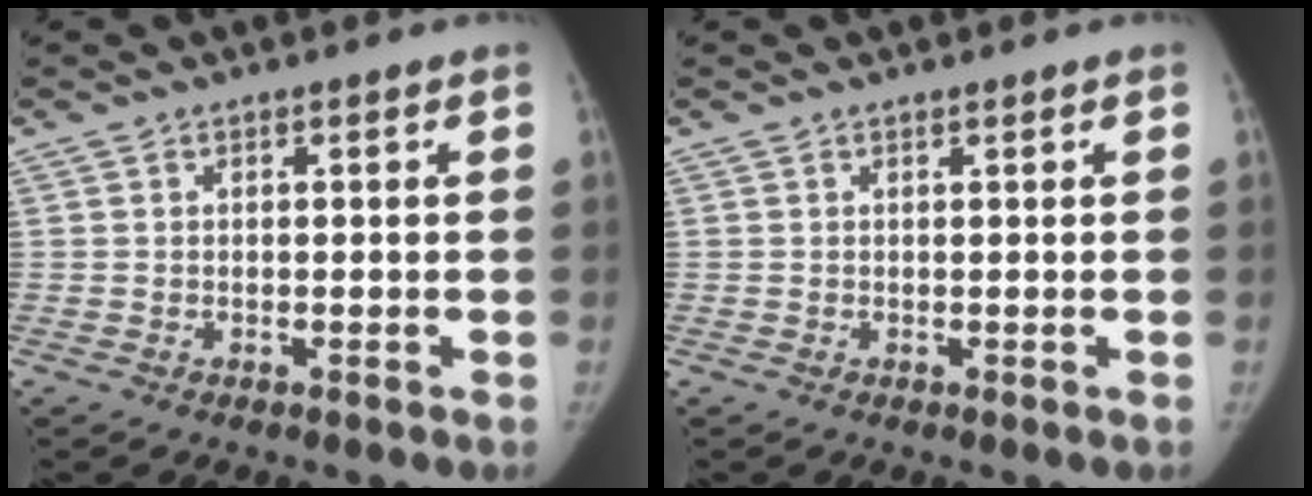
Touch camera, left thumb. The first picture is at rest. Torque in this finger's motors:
{"motor_torque": [0.59, 0.52, 0.00, 0.41, 0.02]}